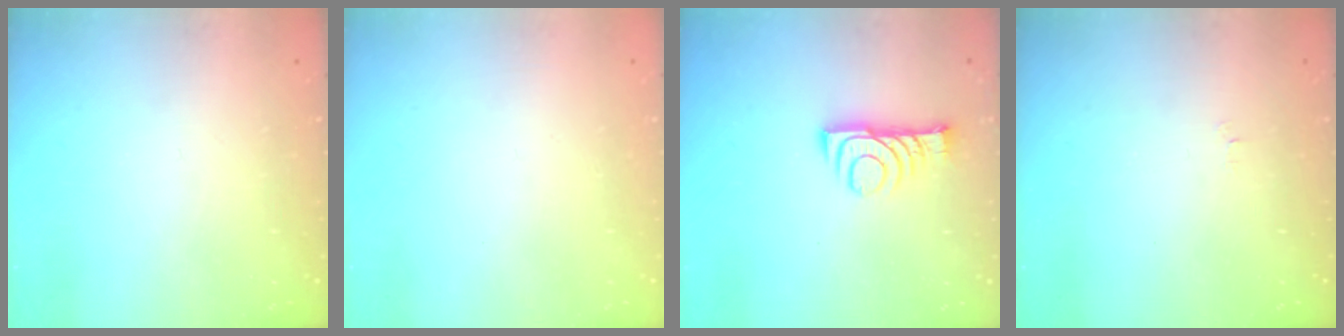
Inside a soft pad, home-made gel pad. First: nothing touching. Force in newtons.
{"total": 1.6, "press": 1.6, "slide": 0.1}
{"total": 9.4, "press": 9.4, "slide": 0.9}
{"total": 2.5, "press": 2.5, "slide": 0.3}